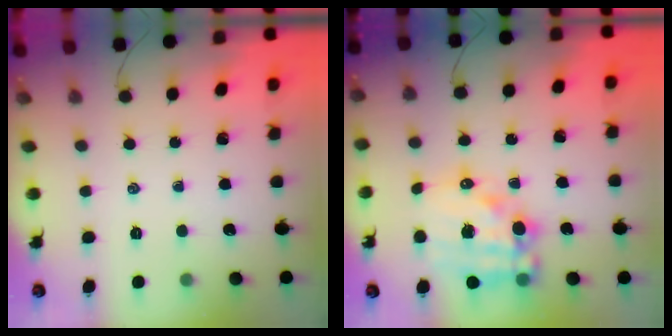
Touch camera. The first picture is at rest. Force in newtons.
{"total": 14.8, "press": 14.4, "slide": 3.4}